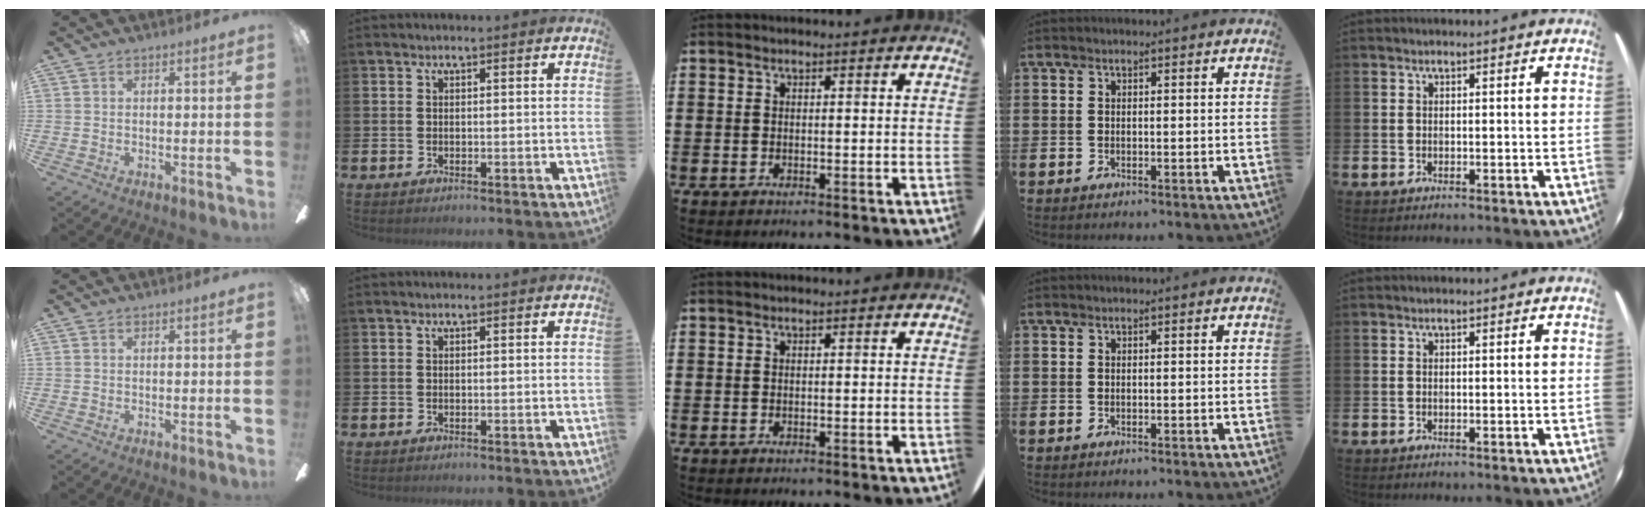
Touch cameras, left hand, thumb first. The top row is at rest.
{}